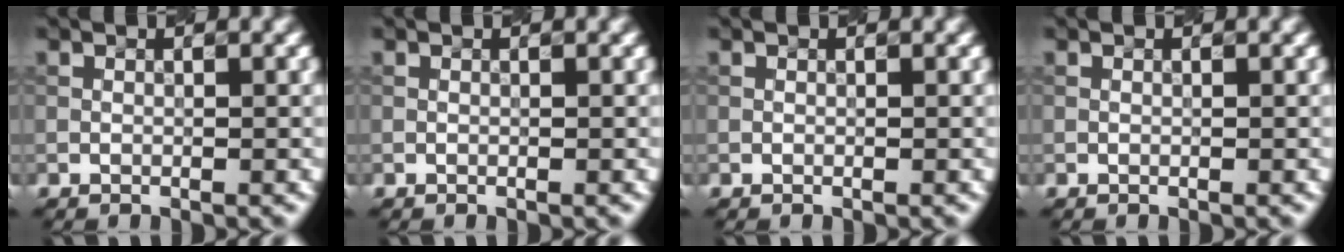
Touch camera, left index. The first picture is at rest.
{"total": 0.0}
{"total": 0.0}
{"total": 0.0}